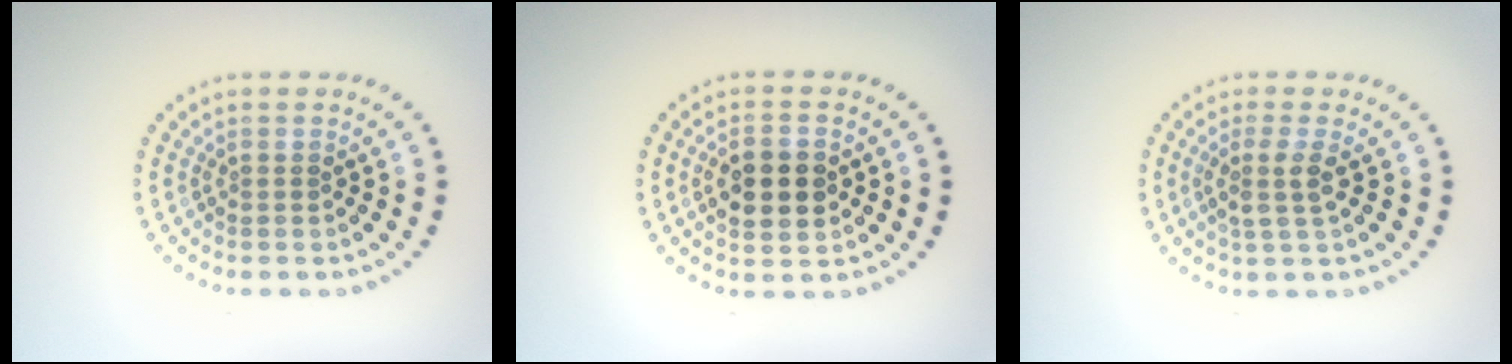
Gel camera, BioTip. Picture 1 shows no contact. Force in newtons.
{"total": 4.6, "press": 4.6, "slide": 0.2}
{"total": 2.2, "press": 1.8, "slide": 1.2}